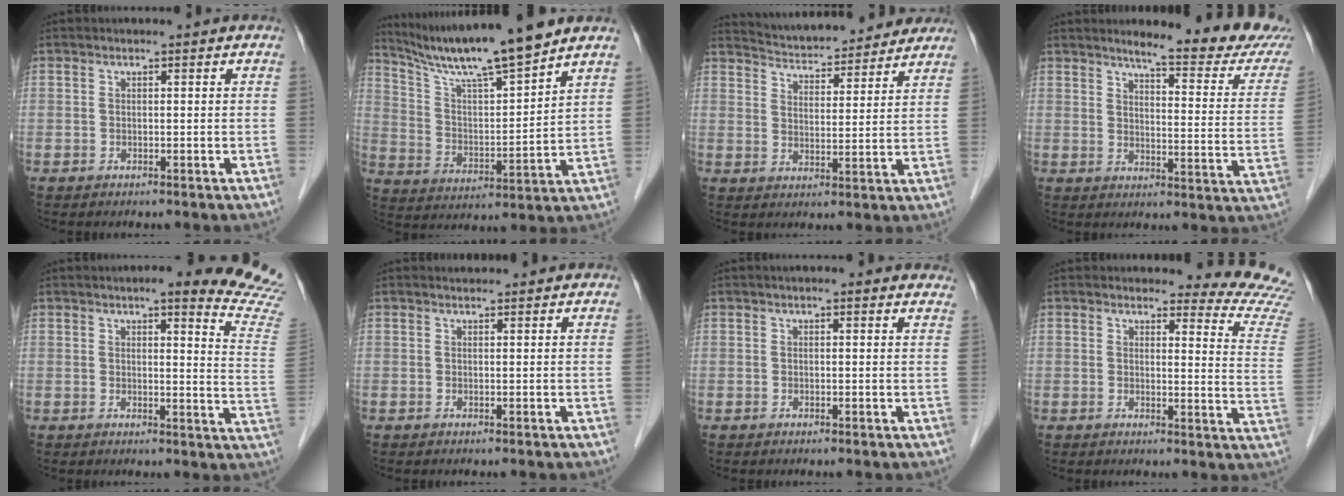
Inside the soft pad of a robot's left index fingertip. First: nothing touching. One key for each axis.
{"total": 14.3, "fx": 12.5, "fy": -0.7, "fz": 7.0, "tx": -0.131, "ty": 0.001, "tz": 0.225}
{"total": 15.6, "fx": 14.7, "fy": 2.8, "fz": 4.3, "tx": -0.063, "ty": 0.018, "tz": 0.206}
{"total": 16.2, "fx": 14.5, "fy": 1.3, "fz": 7.1, "tx": -0.081, "ty": -0.063, "tz": 0.164}
{"total": 14.1, "fx": 13.0, "fy": 0.7, "fz": 5.3, "tx": -0.038, "ty": -0.079, "tz": 0.112}
{"total": 2.0, "fx": 1.9, "fy": 0.4, "fz": 0.4, "tx": -0.012, "ty": 0.019, "tz": 0.028}
{"total": 5.3, "fx": 4.5, "fy": 1.2, "fz": 2.4, "tx": -0.024, "ty": 0.022, "tz": 0.043}
{"total": 10.8, "fx": 10.8, "fy": 0.0, "fz": 0.2, "tx": 0.017, "ty": -0.120, "tz": 0.084}